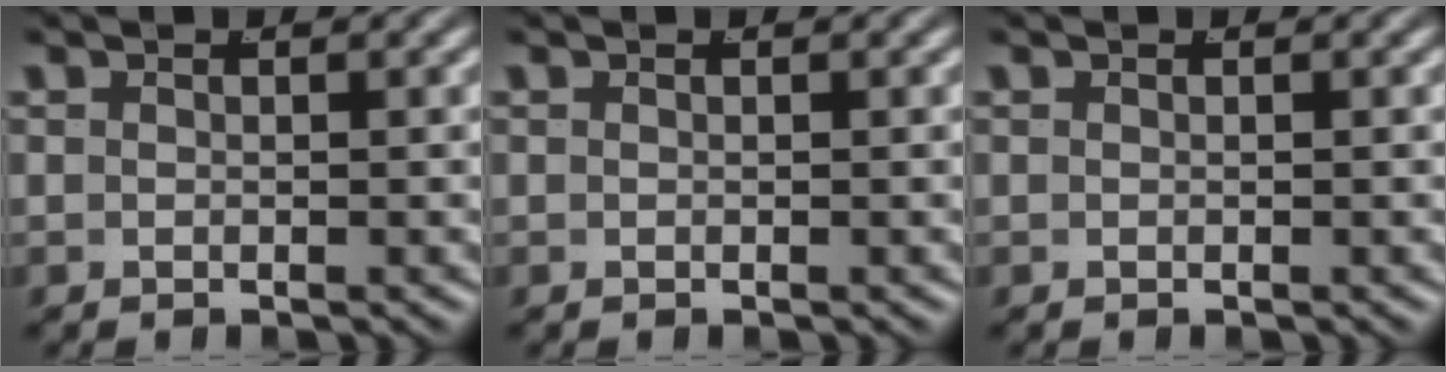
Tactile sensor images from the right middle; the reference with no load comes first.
{"total": 0.0}
{"total": 0.0}